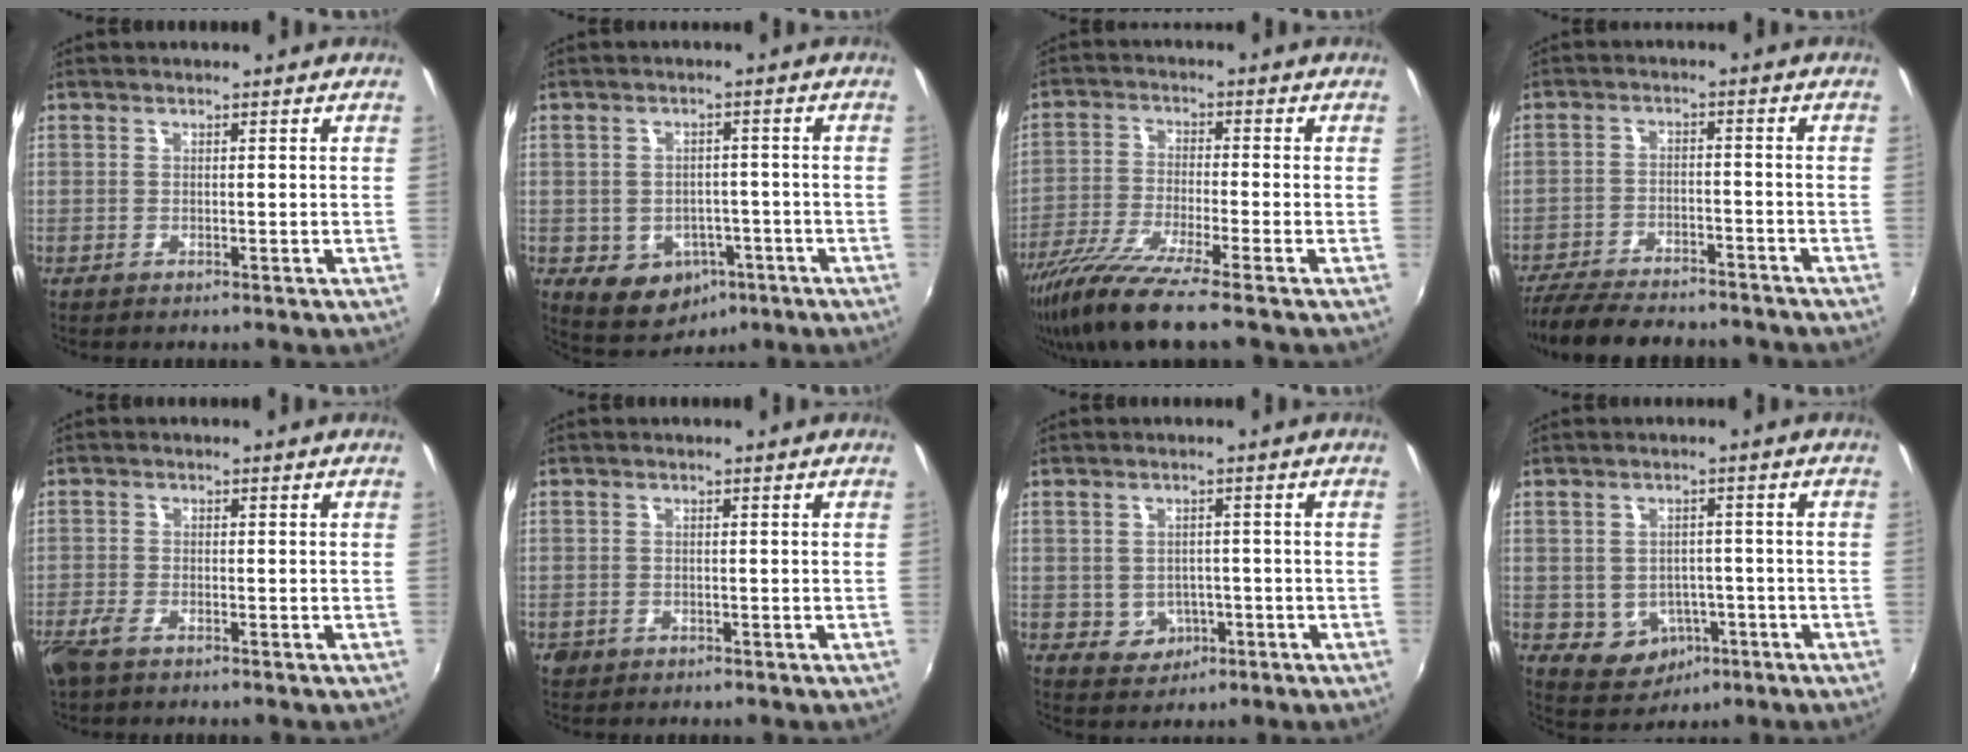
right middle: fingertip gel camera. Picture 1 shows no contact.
{"total": 8.6, "force": [-3.9, 6.8, 3.4], "torque": [-0.074, 0.003, -0.034]}
{"total": 11.8, "force": [-9.0, 0.3, 7.6], "torque": [-0.166, -0.038, -0.168]}
{"total": 17.6, "force": [-15.0, 4.7, 7.9], "torque": [-0.165, -0.027, -0.224]}
{"total": 3.6, "force": [-2.5, 1.3, 2.2], "torque": [-0.057, -0.008, -0.050]}
{"total": 1.8, "force": [-0.9, 1.5, 0.5], "torque": [-0.014, -0.004, -0.015]}
{"total": 4.6, "force": [-1.2, 4.2, 1.2], "torque": [-0.033, 0.006, -0.005]}
{"total": 6.8, "force": [-2.4, 5.9, 2.3], "torque": [-0.060, 0.005, -0.016]}